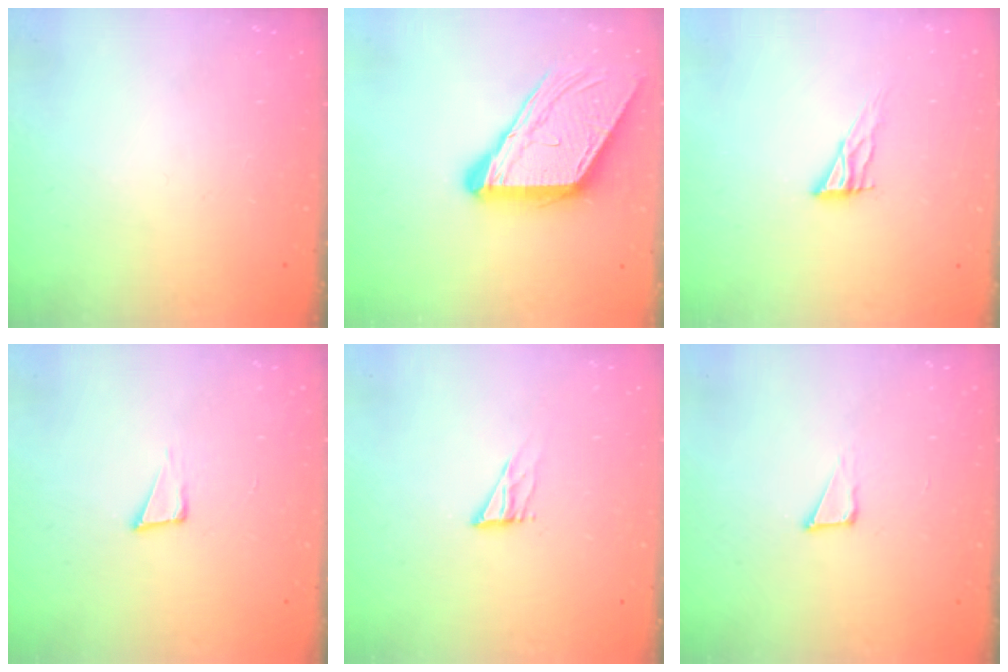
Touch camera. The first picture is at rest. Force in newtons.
{"total": 14.0, "press": 13.9, "slide": 1.9}
{"total": 7.5, "press": 7.5, "slide": 0.3}
{"total": 3.9, "press": 2.6, "slide": 2.9}
{"total": 7.6, "press": 7.6, "slide": 0.3}
{"total": 3.4, "press": 3.3, "slide": 0.9}